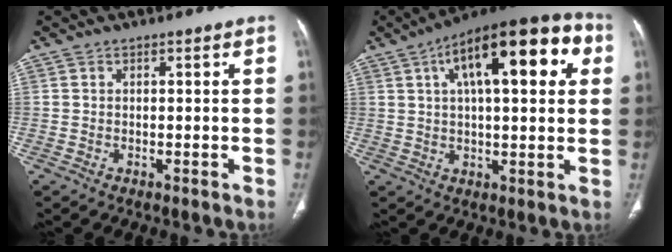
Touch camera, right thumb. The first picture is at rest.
{"total": 21.3, "force": [7.0, 8.2, 18.4], "torque": [-0.252, 0.024, 0.099]}